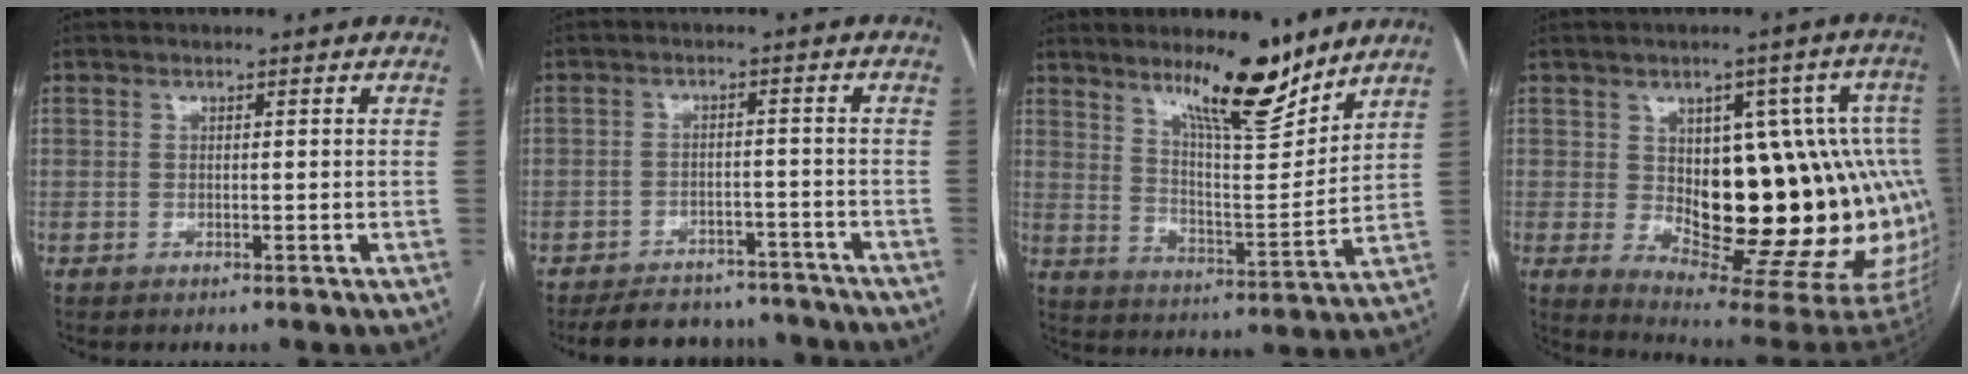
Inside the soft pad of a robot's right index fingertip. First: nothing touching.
{"total": 11.8, "force": [-10.8, 4.3, 2.1], "torque": [-0.027, 0.012, -0.138]}
{"total": 12.9, "force": [9.8, 1.9, 8.1], "torque": [-0.126, -0.021, 0.166]}
{"total": 24.4, "force": [-1.1, 9.0, 22.7], "torque": [-0.217, 0.022, 0.010]}